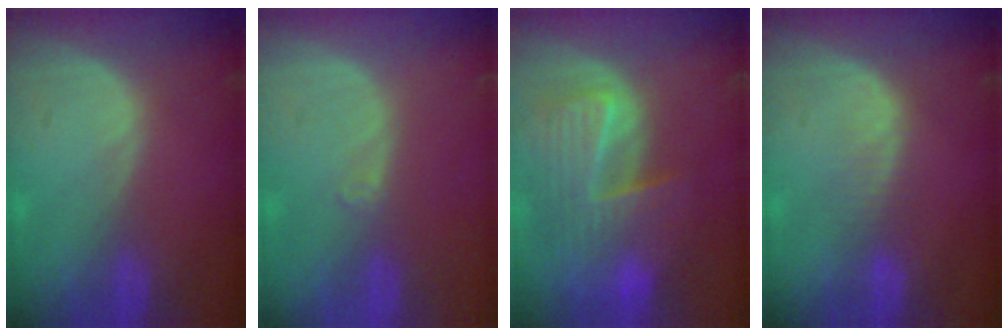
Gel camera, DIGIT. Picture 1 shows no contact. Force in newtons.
{"total": 0.9, "press": 0.7, "slide": 0.6}
{"total": 10.2, "press": 8.9, "slide": 5.0}
{"total": 2.4, "press": 2.4, "slide": 0.2}